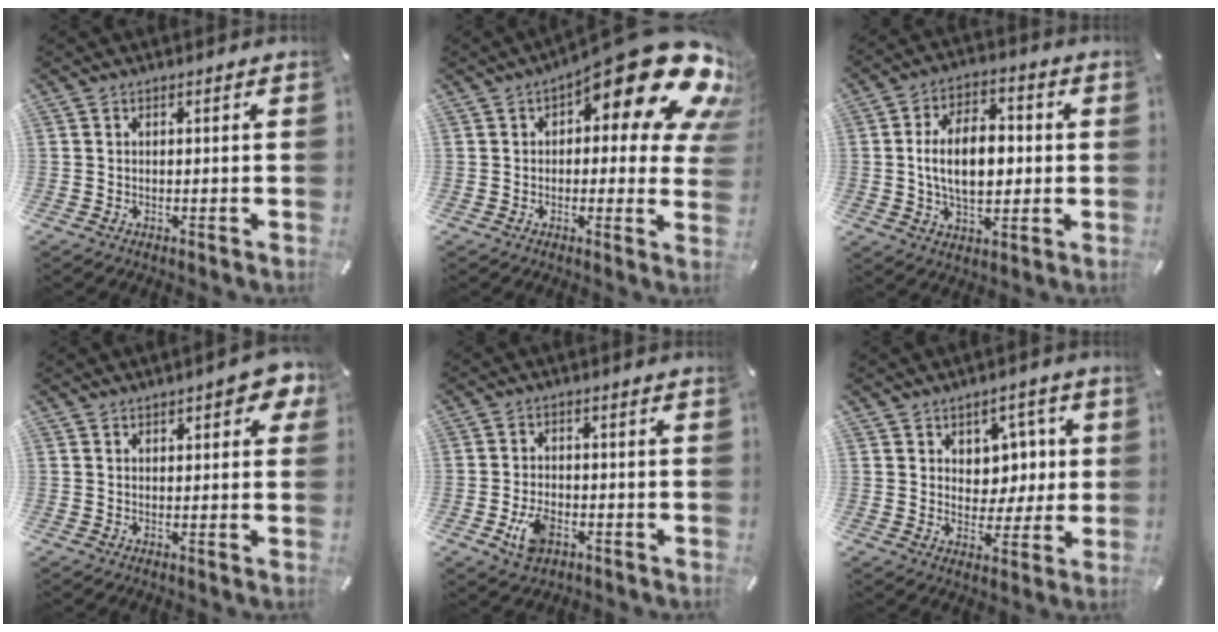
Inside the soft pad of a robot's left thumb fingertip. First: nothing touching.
{"total": 22.0, "force": [11.5, 7.9, 17.0], "torque": [-0.215, -0.086, 0.189]}
{"total": 13.3, "force": [0.0, 8.3, 10.3], "torque": [-0.196, 0.006, -0.006]}
{"total": 4.7, "force": [2.4, 2.1, 3.5], "torque": [-0.047, -0.002, 0.037]}
{"total": 6.3, "force": [-2.4, 4.1, 4.1], "torque": [-0.084, 0.004, -0.046]}
{"total": 7.0, "force": [2.6, 6.2, 1.7], "torque": [-0.019, -0.017, 0.048]}